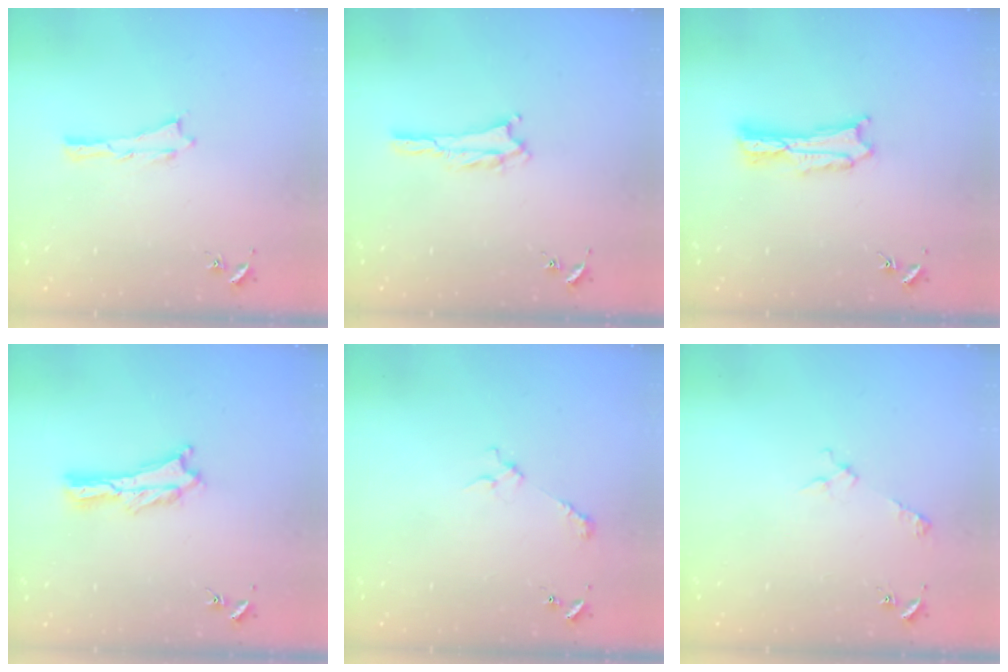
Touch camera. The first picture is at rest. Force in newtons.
{"total": 1.4, "press": 1.4, "slide": 0.2}
{"total": 2.7, "press": 2.7, "slide": 0.3}
{"total": 1.8, "press": 1.8, "slide": 0.2}
{"total": 3.7, "press": 3.7, "slide": 0.4}
{"total": 3.3, "press": 3.3, "slide": 0.4}